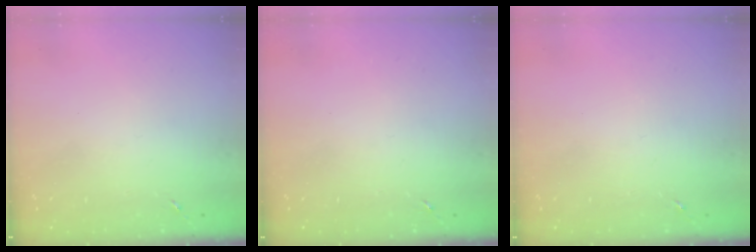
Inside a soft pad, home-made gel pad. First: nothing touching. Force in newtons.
{"total": 0.0}
{"total": 0.0}